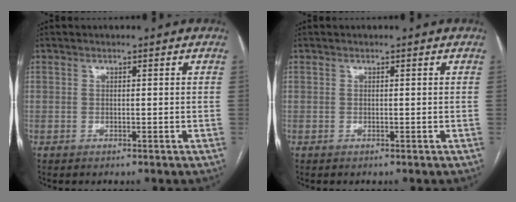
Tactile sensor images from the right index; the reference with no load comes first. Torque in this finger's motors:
{"motor_torque": [0.00, 0.00, 0.00, 0.00]}